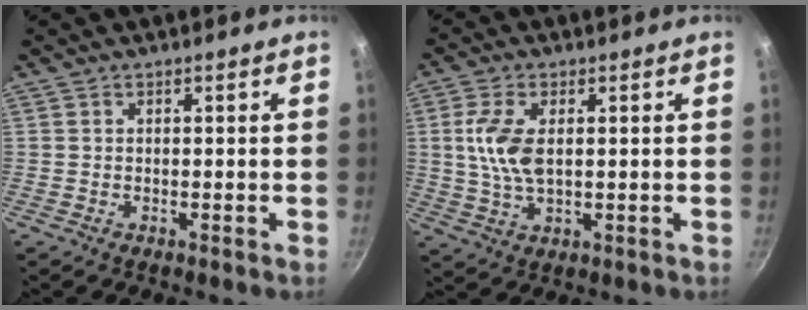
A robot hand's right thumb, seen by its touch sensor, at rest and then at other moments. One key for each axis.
{"total": 8.3, "fx": 1.2, "fy": 4.2, "fz": 7.0, "tx": -0.141, "ty": 0.000, "tz": 0.024}